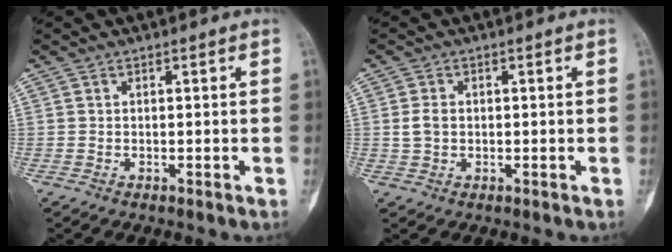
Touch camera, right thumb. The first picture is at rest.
{"total": 2.7, "force": [0.1, 2.0, 1.8], "torque": [-0.036, 0.004, 0.003]}